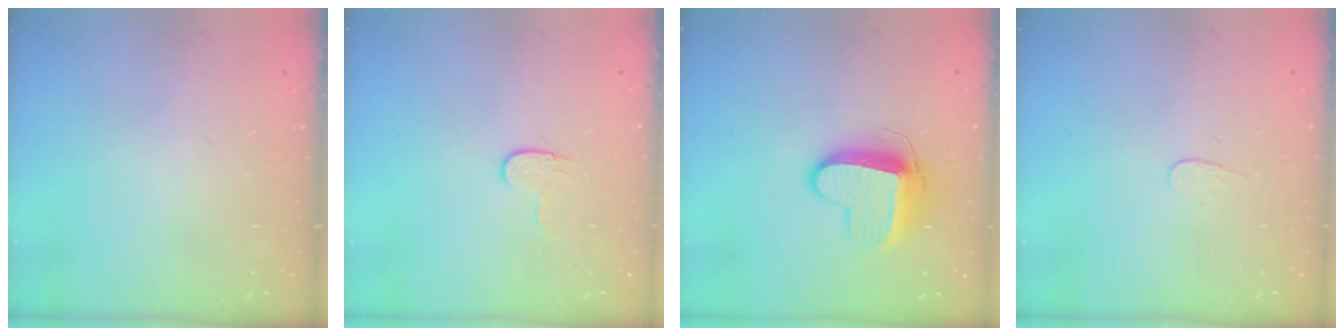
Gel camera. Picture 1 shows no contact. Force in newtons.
{"total": 6.2, "press": 6.2, "slide": 0.5}
{"total": 10.3, "press": 10.2, "slide": 1.3}
{"total": 2.7, "press": 2.7, "slide": 0.3}